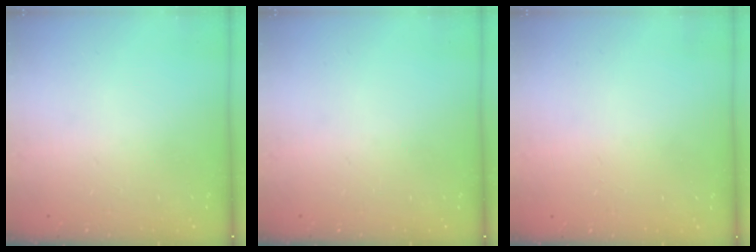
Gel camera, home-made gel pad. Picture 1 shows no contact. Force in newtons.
{"total": 0.0}
{"total": 0.7, "press": 0.7, "slide": 0.1}